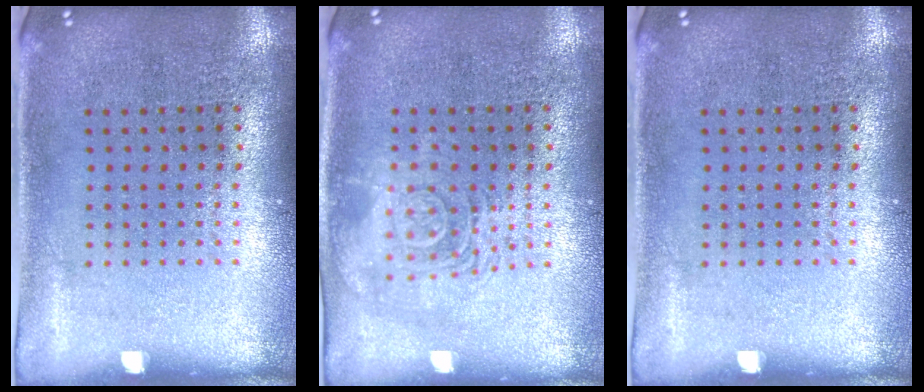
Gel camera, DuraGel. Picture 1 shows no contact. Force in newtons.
{"total": 2.7, "press": 2.7, "slide": 0.4}
{"total": 0.0}